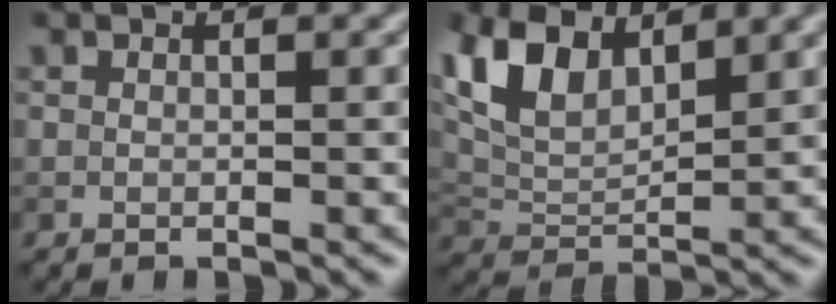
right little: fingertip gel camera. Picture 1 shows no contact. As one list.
[{"total": 7.4, "force": [4.2, 3.6, 4.9], "torque": [-0.111, 0.012, 0.080]}]